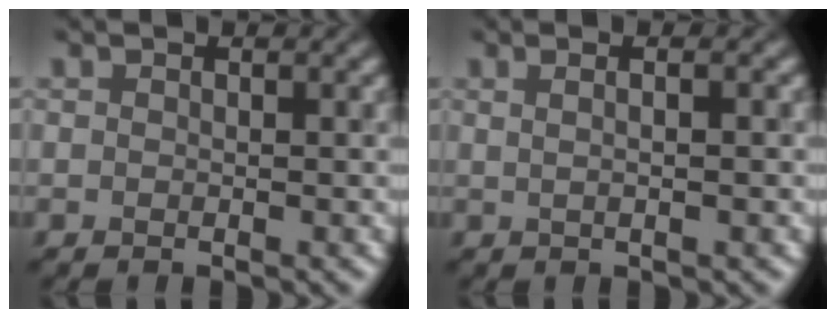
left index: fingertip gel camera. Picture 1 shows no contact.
{"total": 4.3, "force": [1.5, 2.1, 3.4], "torque": [-0.025, 0.026, -0.010]}